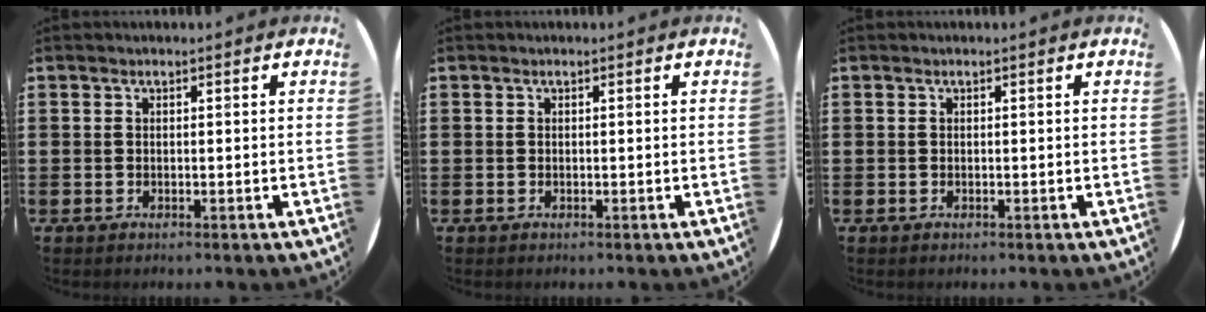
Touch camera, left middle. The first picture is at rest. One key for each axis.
{"total": 0.0}
{"total": 0.0}